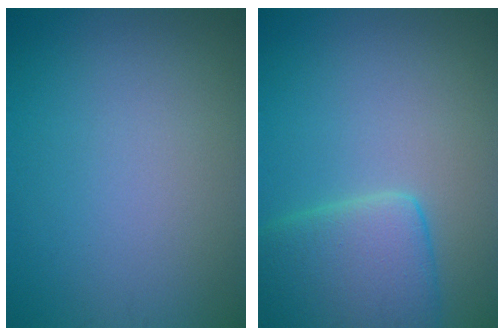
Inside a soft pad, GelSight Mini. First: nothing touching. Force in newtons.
{"total": 5.7, "press": 5.7, "slide": 0.7}